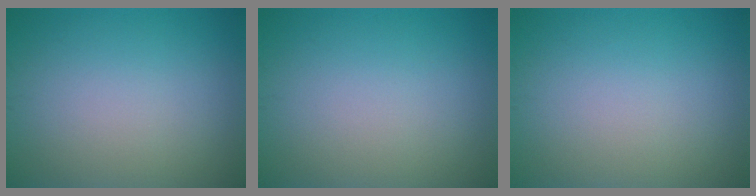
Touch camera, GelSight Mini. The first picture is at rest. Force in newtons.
{"total": 0.0}
{"total": 0.0}